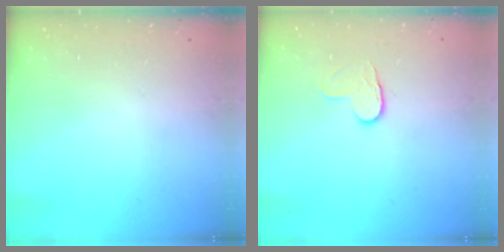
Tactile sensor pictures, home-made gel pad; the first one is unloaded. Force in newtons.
{"total": 4.3, "press": 4.3, "slide": 0.4}